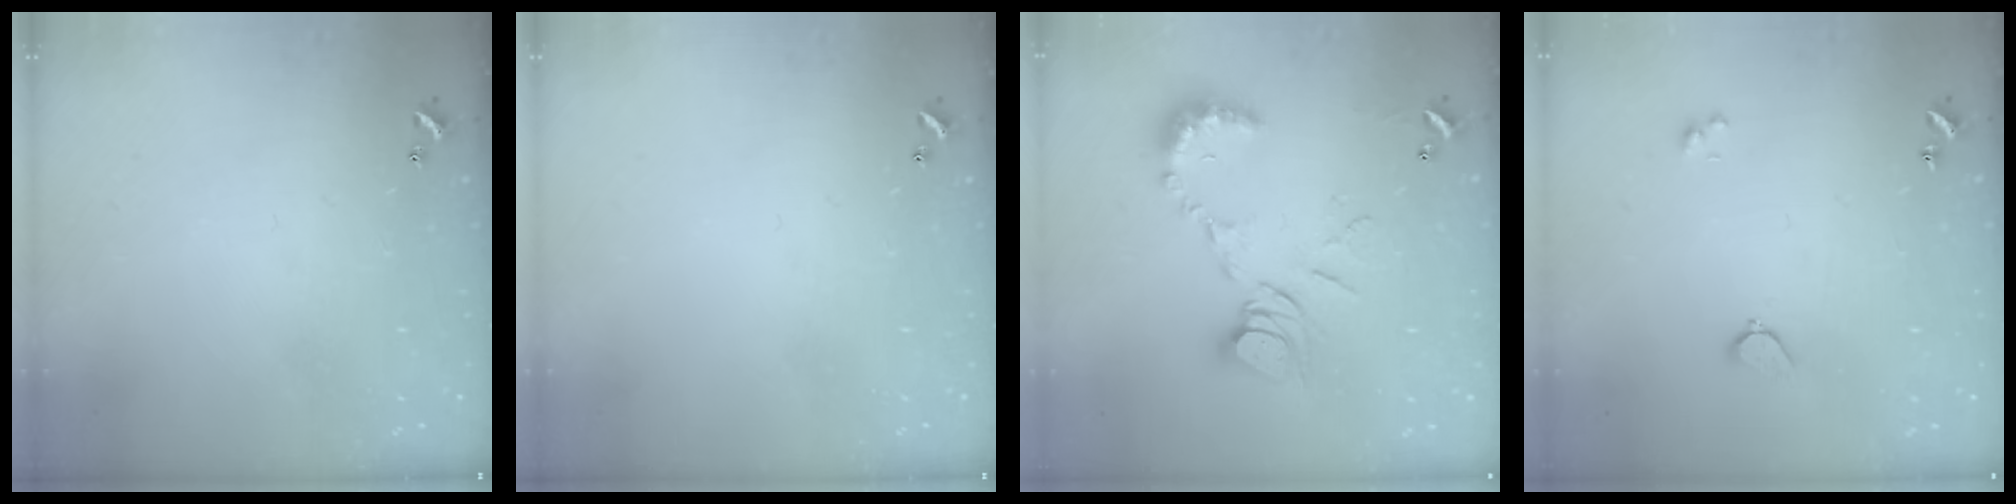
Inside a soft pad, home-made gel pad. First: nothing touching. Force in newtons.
{"total": 0.0}
{"total": 11.6, "press": 11.5, "slide": 1.0}
{"total": 2.0, "press": 1.9, "slide": 0.6}